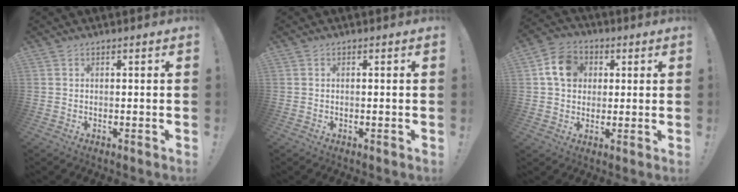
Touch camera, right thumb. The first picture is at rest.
{"total": 0.0}
{"total": 11.5, "force": [3.0, 9.4, 5.8], "torque": [-0.088, 0.008, 0.062]}